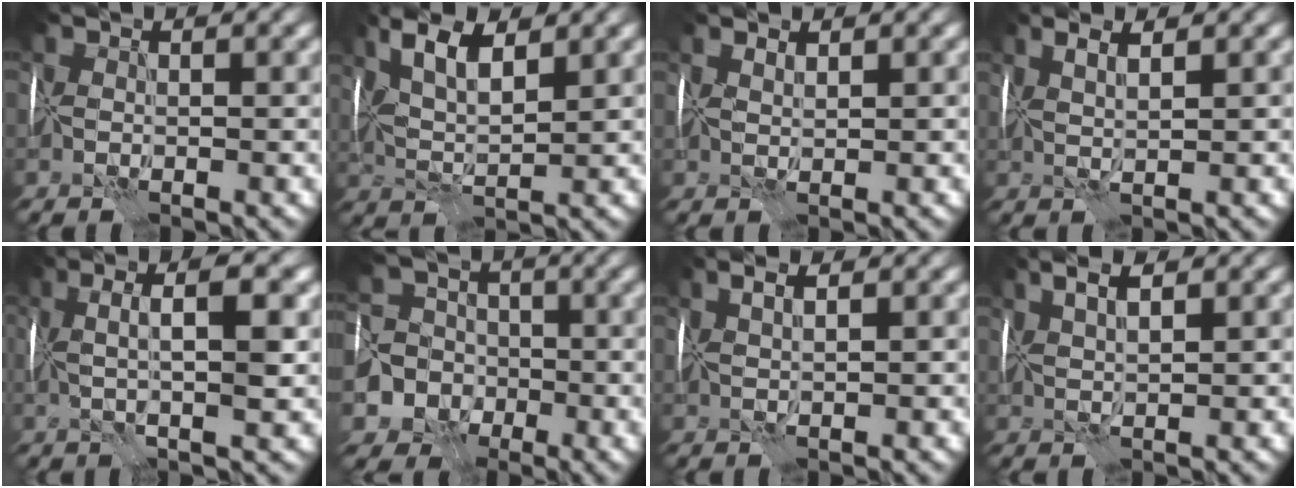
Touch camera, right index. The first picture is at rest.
{"total": 5.9, "force": [2.8, 2.1, 4.7], "torque": [-0.094, 0.005, 0.048]}
{"total": 0.8, "force": [0.7, -0.1, 0.4], "torque": [-0.009, -0.004, 0.016]}
{"total": 2.4, "force": [1.3, 0.3, 2.0], "torque": [-0.026, 0.004, 0.011]}
{"total": 5.1, "force": [0.8, 0.6, 5.0], "torque": [-0.079, 0.005, 0.010]}
{"total": 10.7, "force": [-4.3, 9.4, 2.5], "torque": [-0.049, -0.028, -0.108]}
{"total": 2.1, "force": [1.1, 0.3, 1.7], "torque": [-0.022, 0.001, 0.008]}
{"total": 3.4, "force": [1.7, 0.8, 2.8], "torque": [-0.047, 0.008, 0.019]}